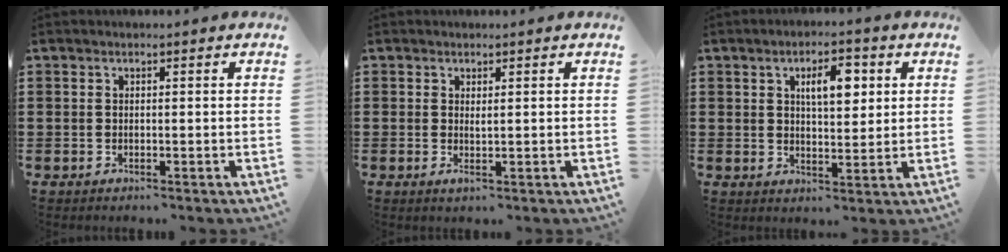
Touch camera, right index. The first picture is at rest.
{"total": 0.9, "force": [0.4, 0.1, 0.8], "torque": [-0.017, 0.000, 0.008]}
{"total": 5.9, "force": [2.0, 2.5, 4.9], "torque": [-0.080, 0.001, 0.027]}